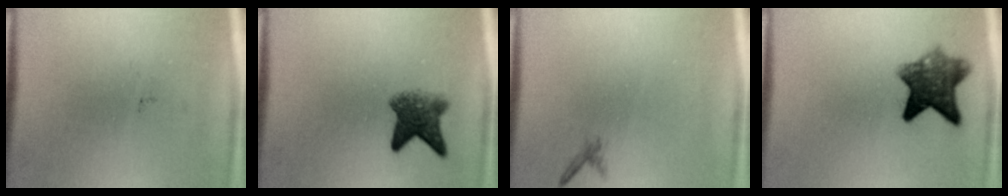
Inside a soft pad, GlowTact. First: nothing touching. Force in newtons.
{"total": 4.8}
{"total": 0.6}
{"total": 7.7}